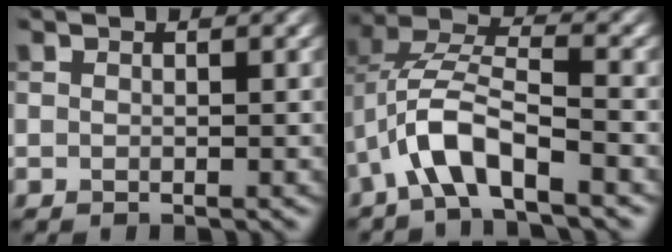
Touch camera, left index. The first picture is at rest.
{"total": 6.2, "force": [-3.3, 1.9, 4.9], "torque": [-0.098, 0.009, -0.068]}